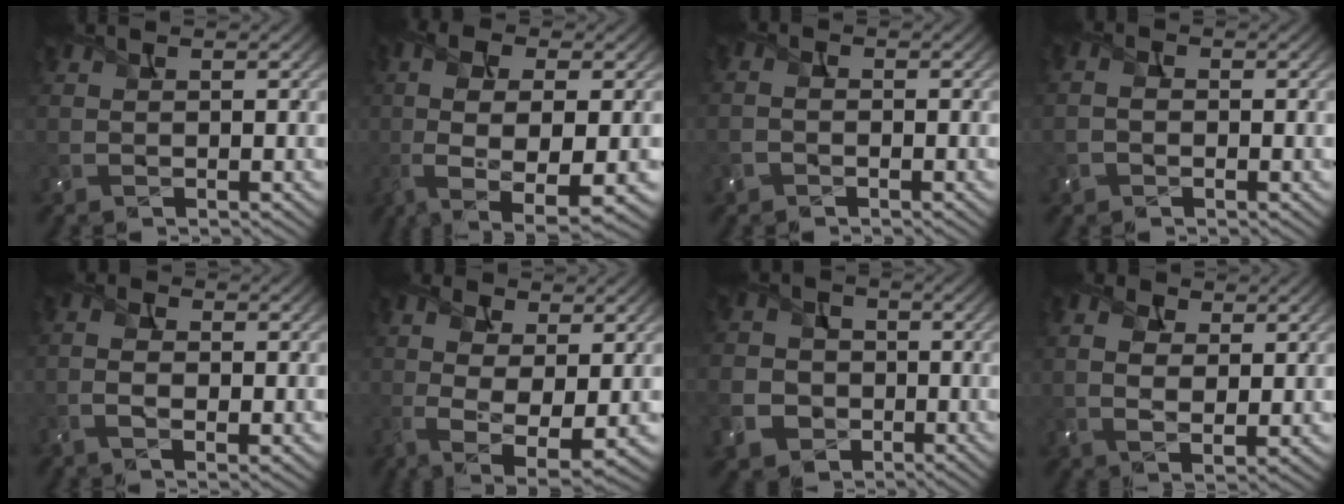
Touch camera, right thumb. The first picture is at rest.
{"total": 10.4, "force": [-2.4, 3.8, 9.4], "torque": [-0.206, -0.007, -0.035]}
{"total": 1.4, "force": [-0.8, 0.9, 0.7], "torque": [-0.017, 0.005, -0.023]}
{"total": 1.9, "force": [-0.4, 1.4, 1.2], "torque": [-0.022, 0.006, -0.015]}
{"total": 4.1, "force": [-0.9, 2.0, 3.5], "torque": [-0.069, 0.001, -0.023]}
{"total": 7.9, "force": [-0.2, 3.9, 6.9], "torque": [-0.161, -0.009, 0.001]}
{"total": 8.7, "force": [-2.9, 7.7, 2.7], "torque": [-0.094, -0.034, -0.069]}
{"total": 5.2, "force": [1.6, 3.0, 4.0], "torque": [-0.090, 0.003, 0.026]}